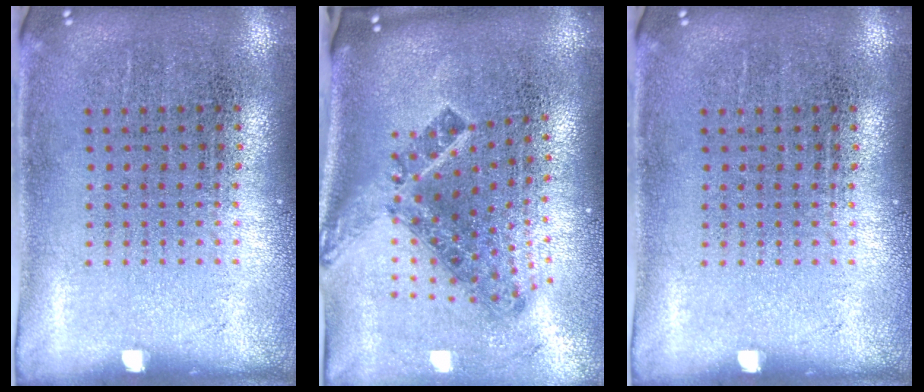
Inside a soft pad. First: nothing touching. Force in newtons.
{"total": 2.0, "press": 1.4, "slide": 1.4}
{"total": 0.0}